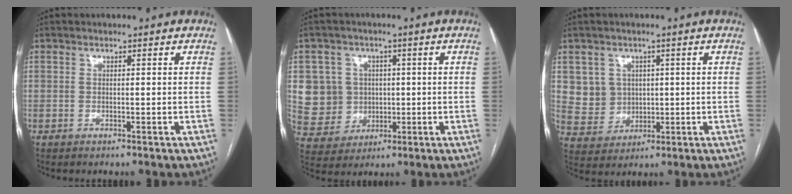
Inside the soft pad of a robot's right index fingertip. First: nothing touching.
{"total": 8.2, "force": [1.0, 8.1, 1.3], "torque": [-0.039, 0.020, 0.029]}
{"total": 5.8, "force": [1.5, 5.5, 0.9], "torque": [-0.021, 0.018, 0.037]}